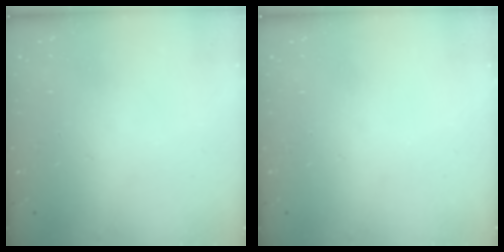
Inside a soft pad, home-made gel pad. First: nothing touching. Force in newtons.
{"total": 0.0}